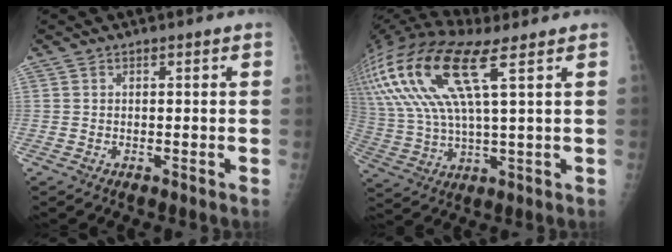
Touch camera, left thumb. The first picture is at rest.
{"total": 23.5, "force": [9.5, 7.3, 20.2], "torque": [-0.462, 0.014, 0.181]}